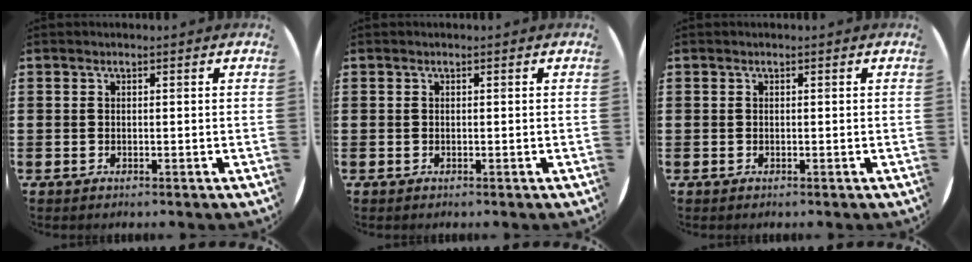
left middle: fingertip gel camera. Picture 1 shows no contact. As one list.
[{"total": 0.0}, {"total": 0.0}]